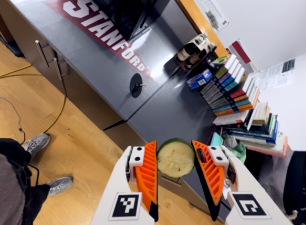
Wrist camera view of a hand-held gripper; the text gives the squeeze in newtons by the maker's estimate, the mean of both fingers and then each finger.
{"total": 8.3, "left": 8.8, "right": 7.7}